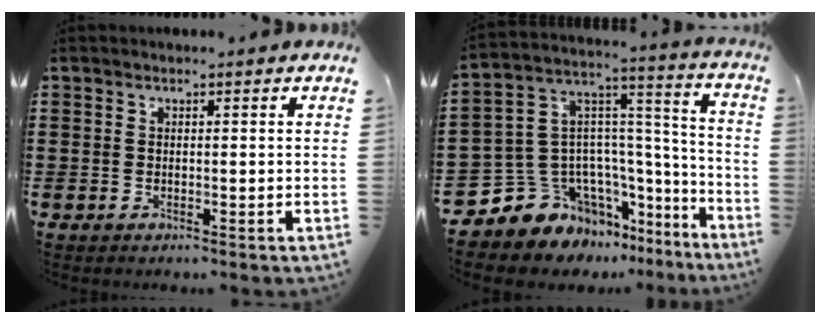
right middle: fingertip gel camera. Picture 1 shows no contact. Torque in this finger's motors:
{"motor_torque": [2.14, 0.00, 0.17, 0.08]}